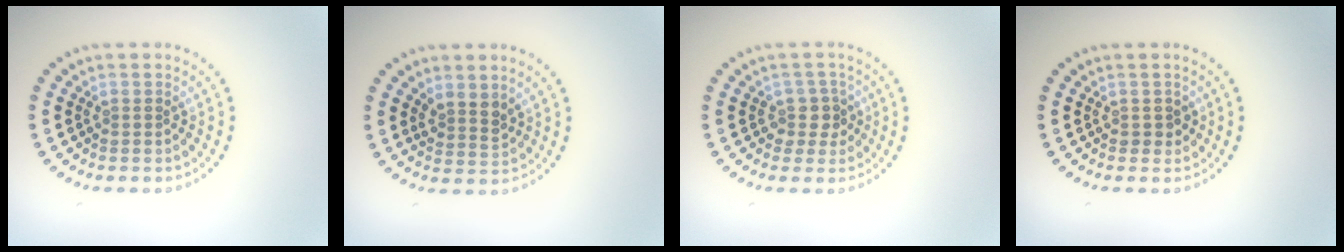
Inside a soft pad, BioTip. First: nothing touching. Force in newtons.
{"total": 2.0, "press": 1.7, "slide": 1.2}
{"total": 2.3, "press": 1.8, "slide": 1.5}
{"total": 0.9, "press": 0.8, "slide": 0.2}